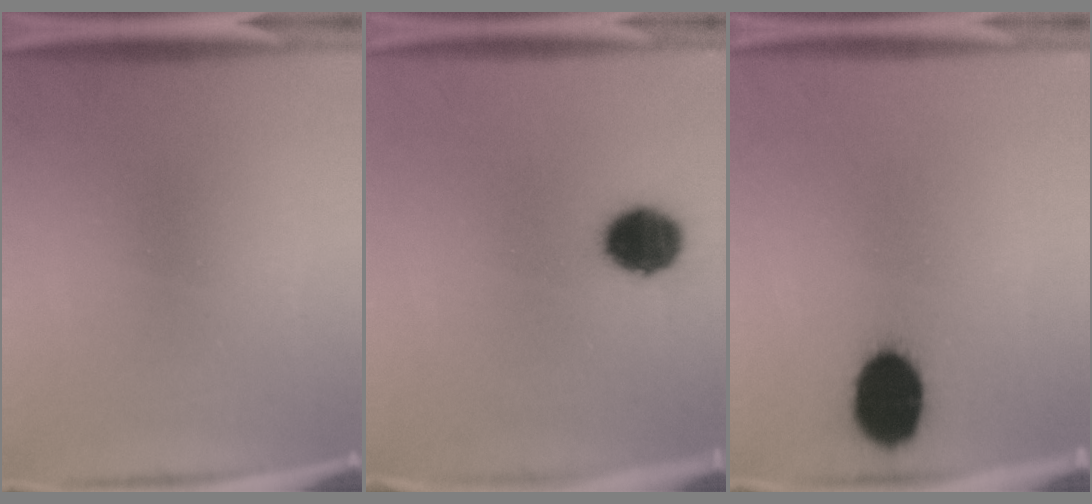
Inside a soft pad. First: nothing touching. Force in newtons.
{"total": 10.7}
{"total": 13.9}